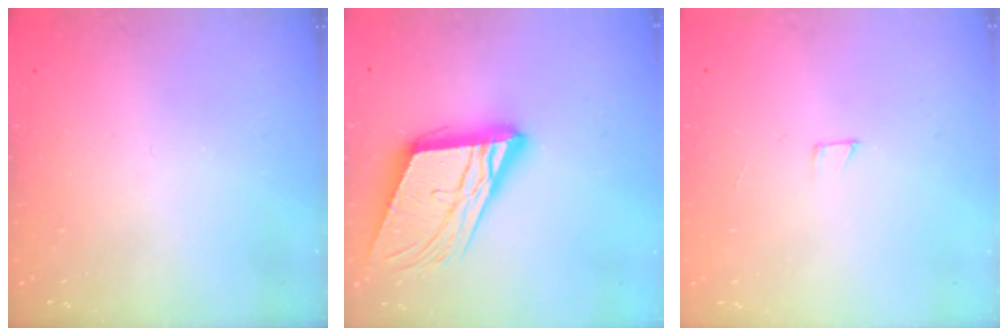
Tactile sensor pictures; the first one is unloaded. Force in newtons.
{"total": 18.2, "press": 18.0, "slide": 2.7}
{"total": 2.0, "press": 2.0, "slide": 0.0}